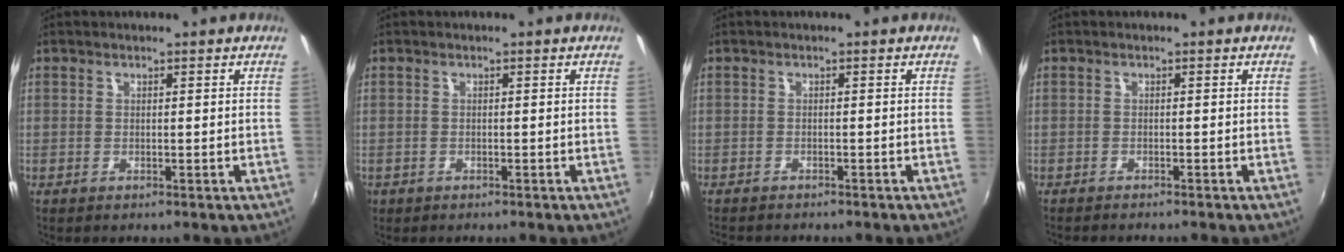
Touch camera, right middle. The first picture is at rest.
{"total": 1.1, "force": [-0.7, 0.8, 0.2], "torque": [-0.009, -0.003, -0.011]}
{"total": 3.4, "force": [-3.1, 0.6, 1.1], "torque": [-0.029, -0.015, -0.051]}
{"total": 2.2, "force": [-2.0, -0.1, 0.7], "torque": [-0.023, -0.013, -0.037]}